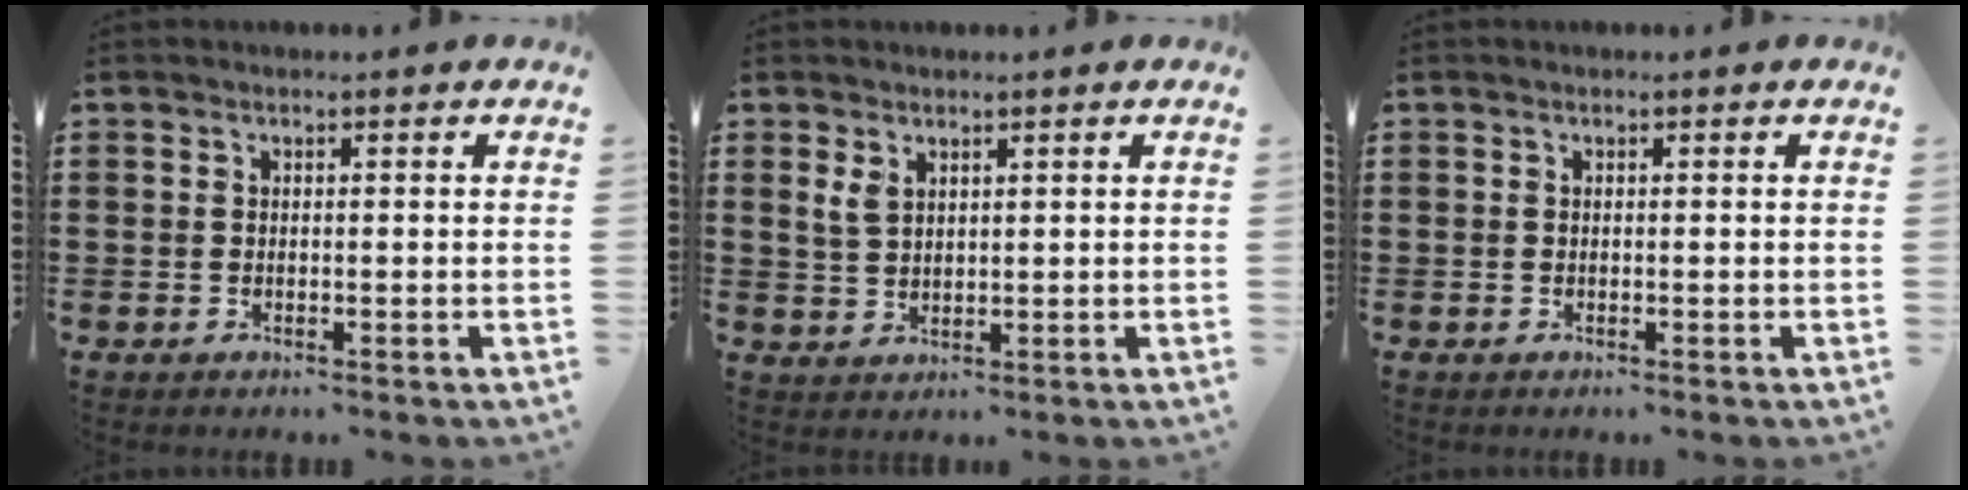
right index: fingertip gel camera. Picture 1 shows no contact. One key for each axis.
{"total": 2.5, "fx": 1.6, "fy": 1.4, "fz": 1.4, "tx": -0.032, "ty": 0.005, "tz": 0.030}
{"total": 0.0}